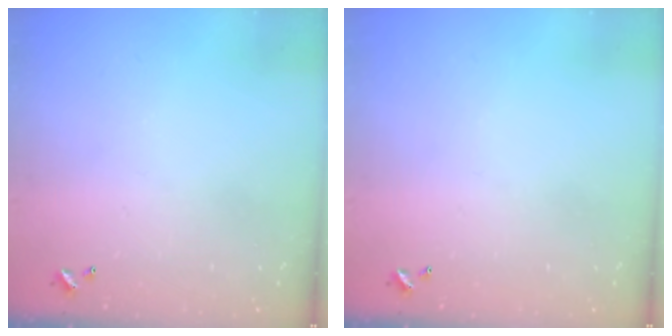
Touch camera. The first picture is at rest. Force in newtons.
{"total": 0.0}